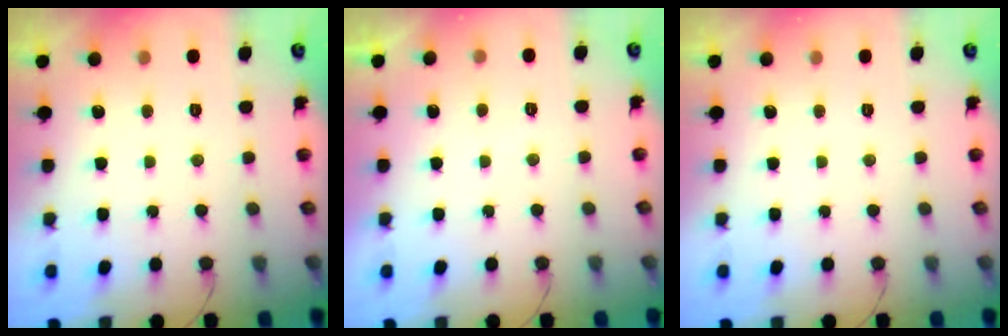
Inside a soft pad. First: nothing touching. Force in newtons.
{"total": 1.0, "press": 0.8, "slide": 0.7}
{"total": 0.0}